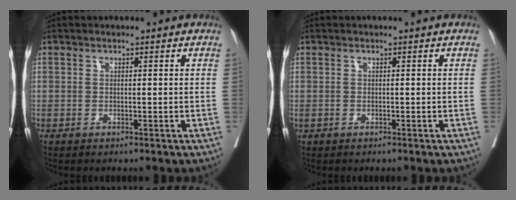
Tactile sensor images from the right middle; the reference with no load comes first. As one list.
[{"total": 0.0}]